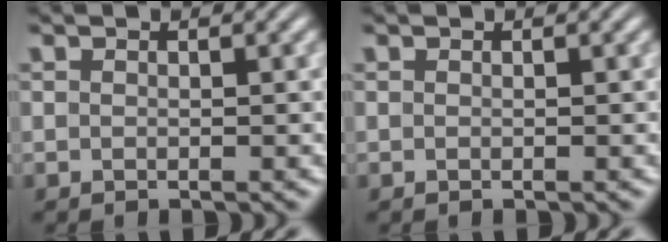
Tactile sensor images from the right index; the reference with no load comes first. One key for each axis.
{"total": 0.0}